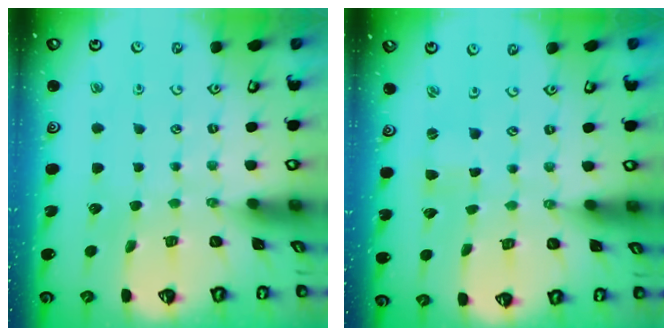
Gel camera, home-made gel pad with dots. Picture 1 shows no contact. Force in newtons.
{"total": 1.3, "press": 1.2, "slide": 0.2}